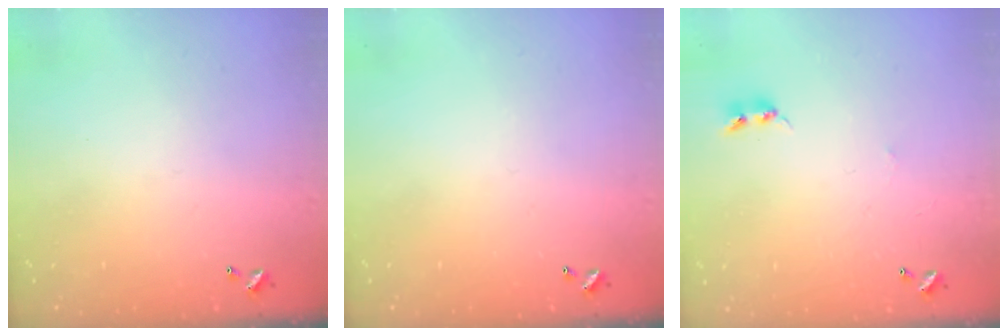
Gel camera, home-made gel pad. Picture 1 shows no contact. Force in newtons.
{"total": 0.0}
{"total": 2.5, "press": 2.5, "slide": 0.4}